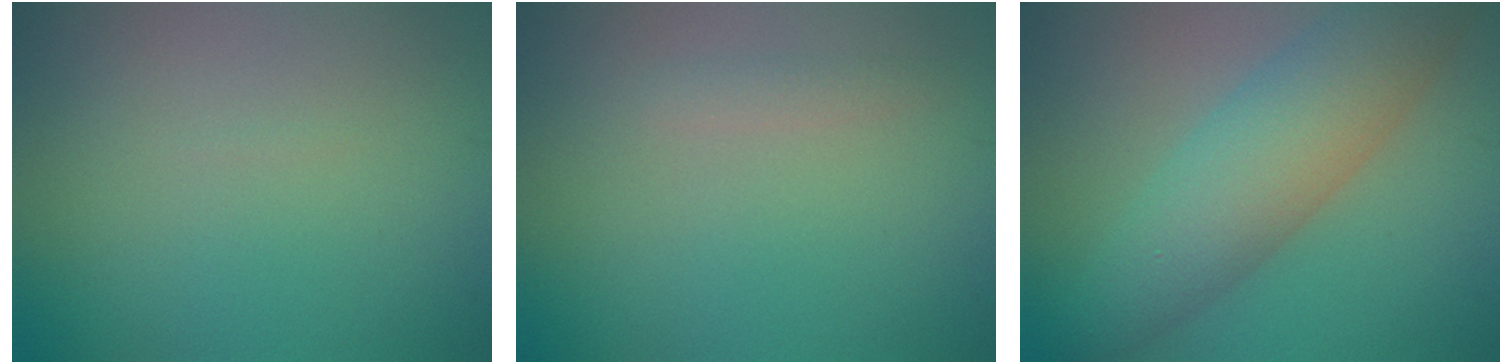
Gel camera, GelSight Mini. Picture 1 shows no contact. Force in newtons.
{"total": 0.9, "press": 0.9, "slide": 0.0}
{"total": 7.1, "press": 7.0, "slide": 0.3}